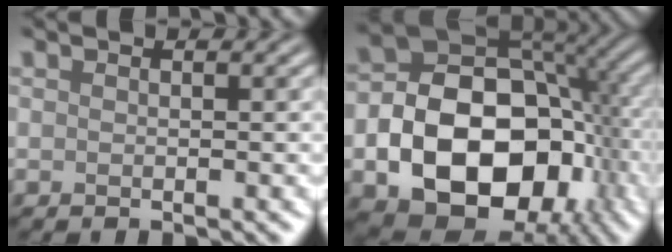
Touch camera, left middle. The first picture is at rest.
{"total": 15.5, "force": [-4.1, 10.8, 10.4], "torque": [-0.157, -0.020, -0.070]}